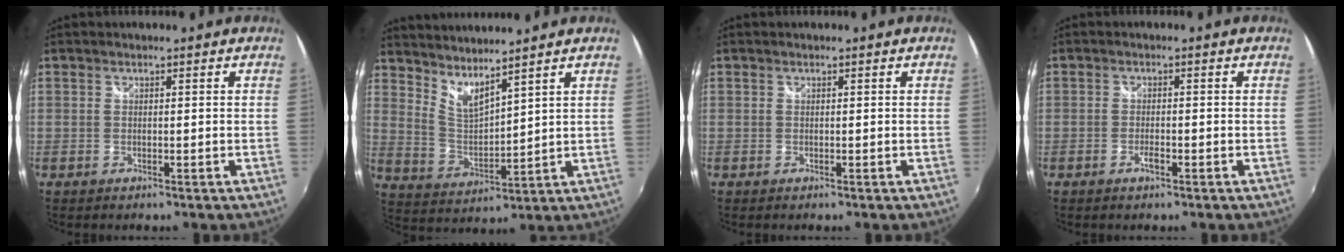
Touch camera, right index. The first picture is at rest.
{"total": 7.6, "force": [6.6, 1.1, 3.7], "torque": [-0.066, -0.012, 0.128]}
{"total": 0.0}
{"total": 1.8, "force": [-1.0, 0.6, 1.3], "torque": [-0.030, -0.001, -0.021]}